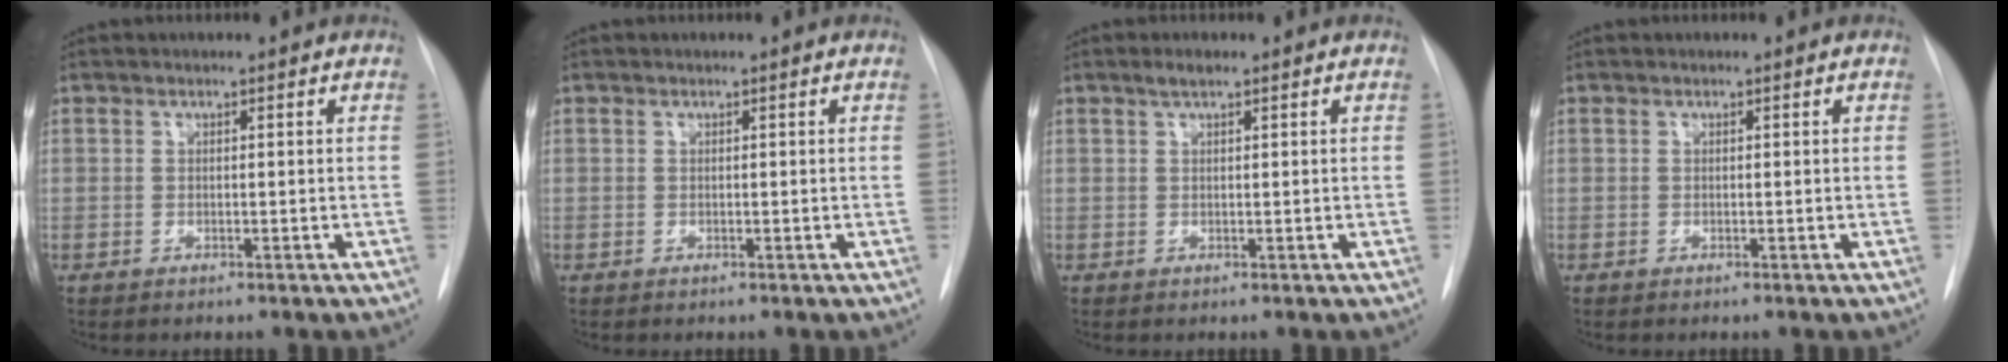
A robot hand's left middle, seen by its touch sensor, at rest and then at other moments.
{"total": 0.0}
{"total": 1.3, "force": [0.9, 0.2, 0.9], "torque": [-0.020, 0.004, 0.017]}
{"total": 0.0}